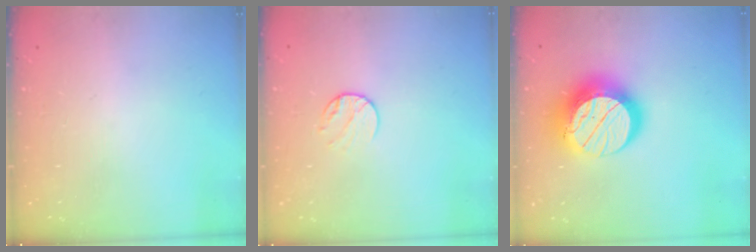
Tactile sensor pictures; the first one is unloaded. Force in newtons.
{"total": 6.5, "press": 6.5, "slide": 0.6}
{"total": 17.7, "press": 17.6, "slide": 1.9}